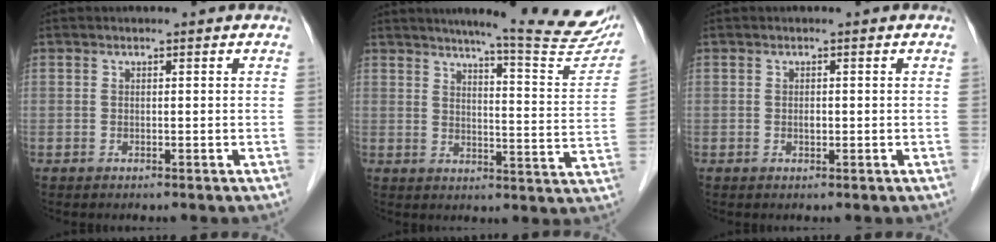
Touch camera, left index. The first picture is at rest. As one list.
[{"total": 19.3, "force": [17.0, 0.5, 9.1], "torque": [-0.115, -0.067, 0.197]}, {"total": 0.6, "force": [0.1, 0.3, 0.5], "torque": [-0.011, 0.001, 0.001]}]